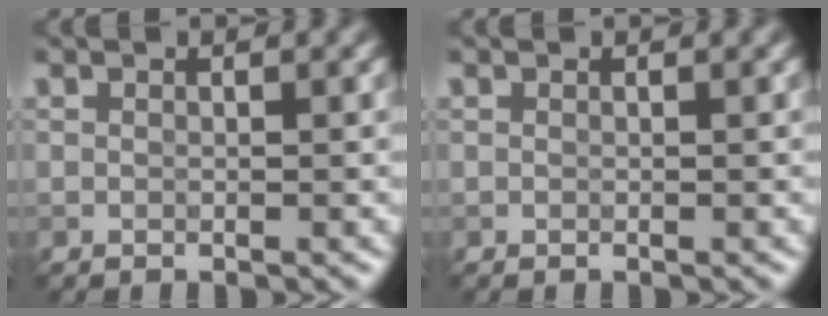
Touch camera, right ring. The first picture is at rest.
{"total": 0.0}